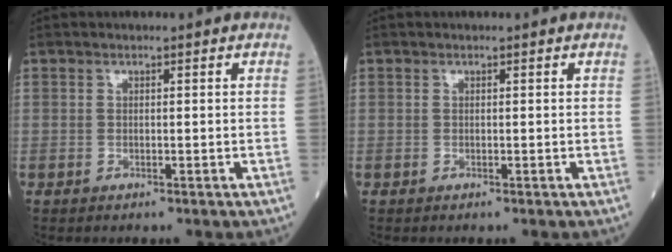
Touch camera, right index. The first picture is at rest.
{"total": 0.0}